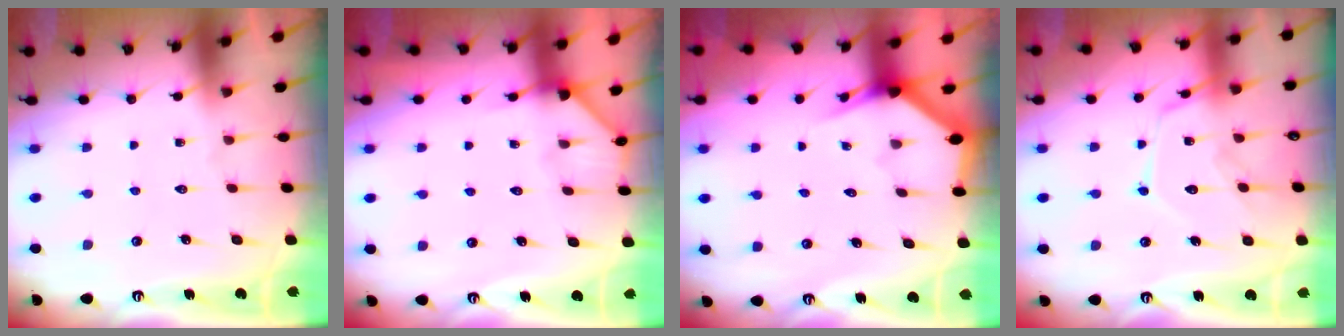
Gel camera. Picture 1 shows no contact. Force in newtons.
{"total": 3.7, "press": 3.7, "slide": 0.1}
{"total": 3.1, "press": 3.1, "slide": 0.1}
{"total": 11.9, "press": 11.9, "slide": 0.3}